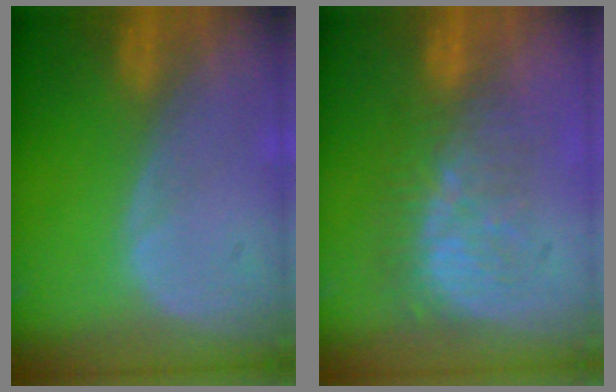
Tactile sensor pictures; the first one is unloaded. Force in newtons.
{"total": 8.6, "press": 7.4, "slide": 4.5}